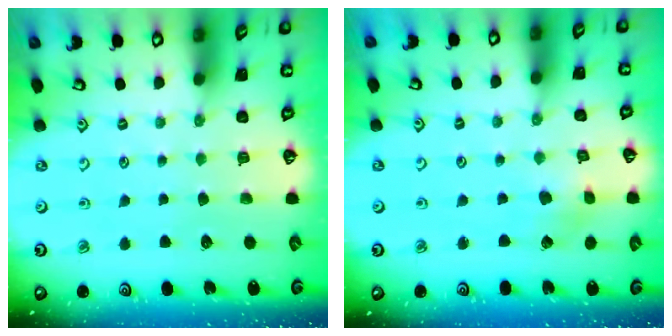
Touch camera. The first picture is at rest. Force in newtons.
{"total": 2.8, "press": 2.8, "slide": 0.1}